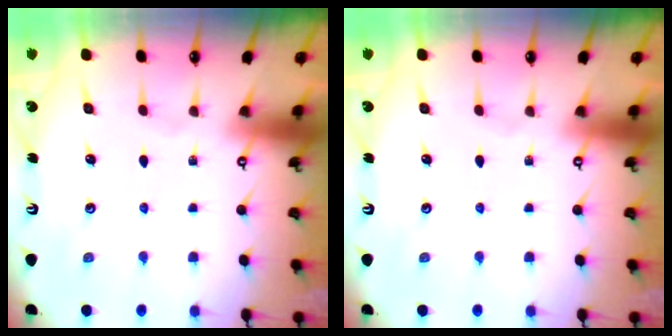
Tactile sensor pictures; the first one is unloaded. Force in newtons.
{"total": 0.0}